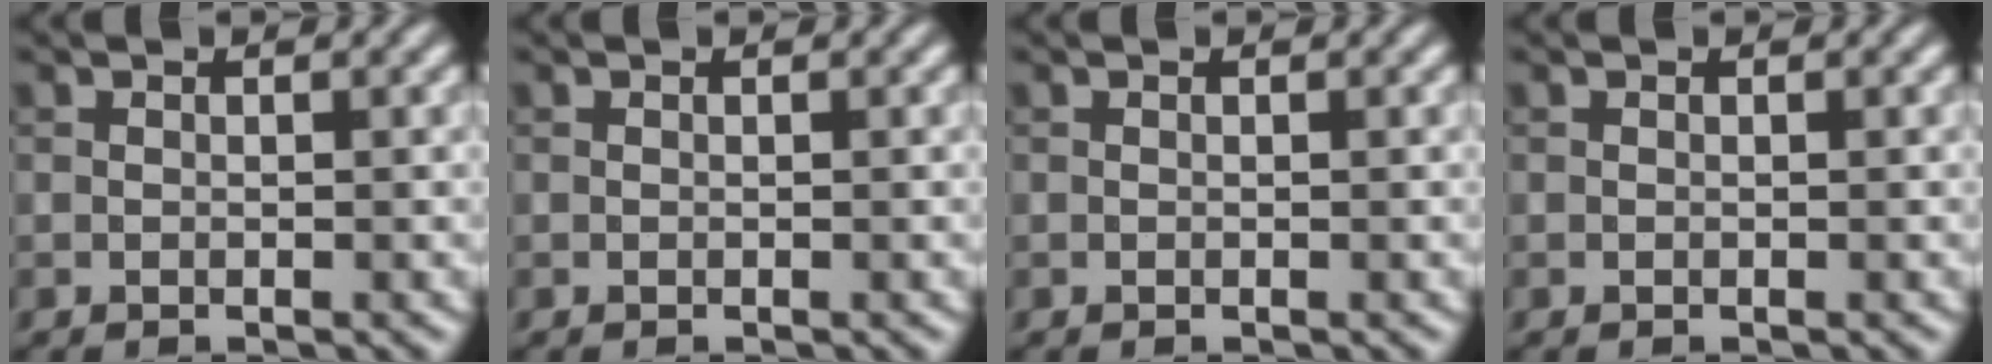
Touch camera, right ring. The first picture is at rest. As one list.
[{"total": 0.0}, {"total": 0.0}, {"total": 0.0}]